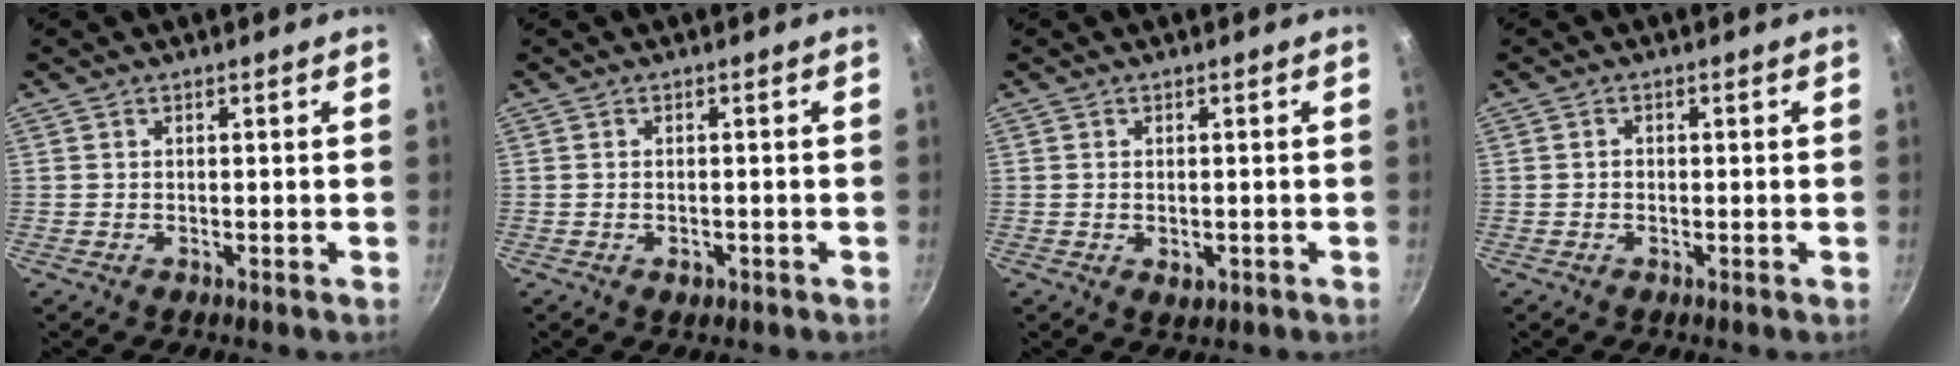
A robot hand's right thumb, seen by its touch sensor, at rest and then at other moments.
{"total": 1.7, "force": [-0.8, 1.1, 1.1], "torque": [-0.016, 0.002, -0.010]}
{"total": 2.2, "force": [-0.6, 1.4, 1.6], "torque": [-0.025, -0.005, -0.007]}
{"total": 0.8, "force": [-0.2, 0.7, 0.4], "torque": [-0.005, 0.003, -0.005]}